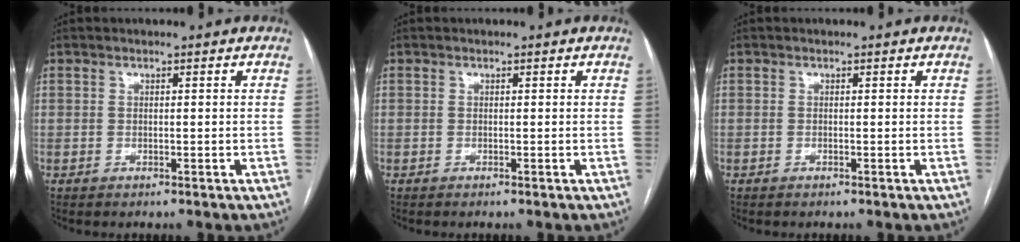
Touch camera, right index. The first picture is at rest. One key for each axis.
{"total": 0.0}
{"total": 0.0}